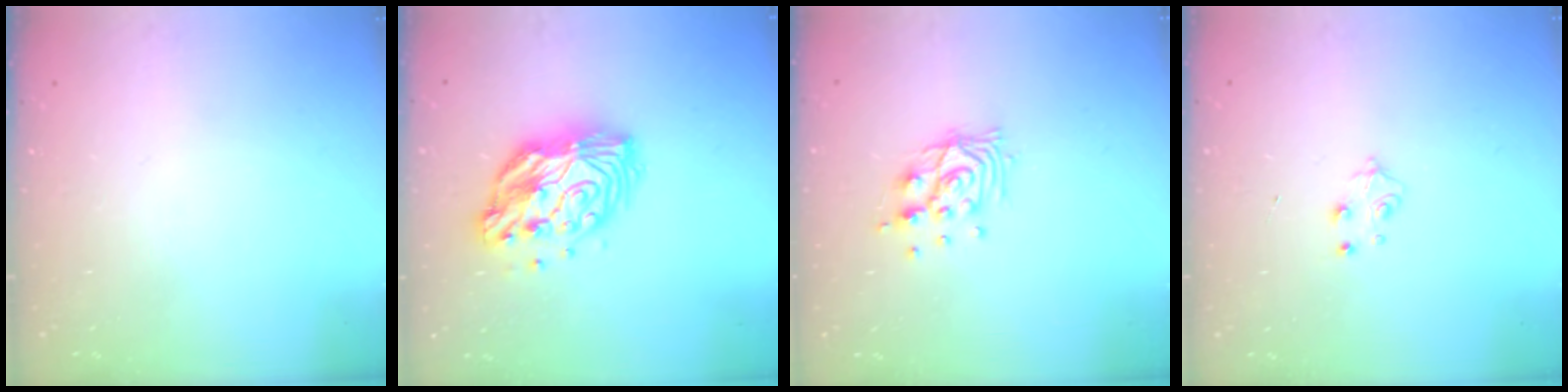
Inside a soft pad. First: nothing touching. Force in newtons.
{"total": 12.8, "press": 12.8, "slide": 0.9}
{"total": 10.3, "press": 10.3, "slide": 0.9}
{"total": 4.4, "press": 4.4, "slide": 0.7}